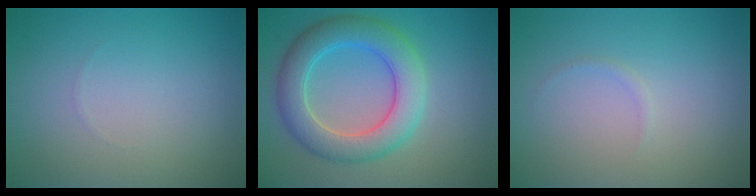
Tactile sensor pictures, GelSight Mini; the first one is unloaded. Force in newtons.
{"total": 6.2, "press": 6.2, "slide": 0.3}
{"total": 0.5, "press": 0.5, "slide": 0.0}